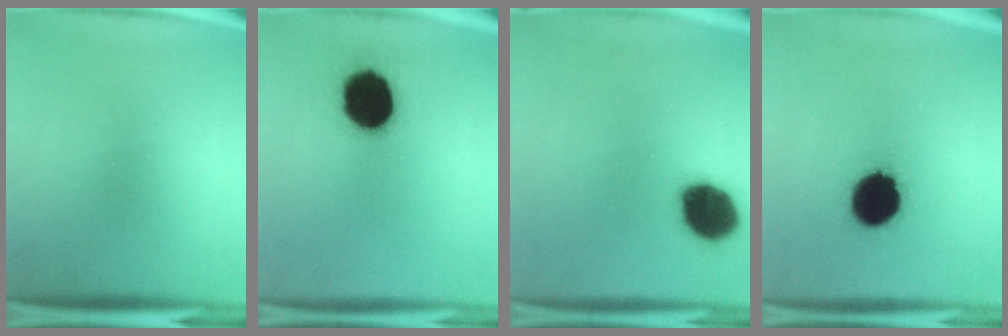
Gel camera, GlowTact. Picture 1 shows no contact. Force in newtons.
{"total": 18.0}
{"total": 14.3}
{"total": 12.5}